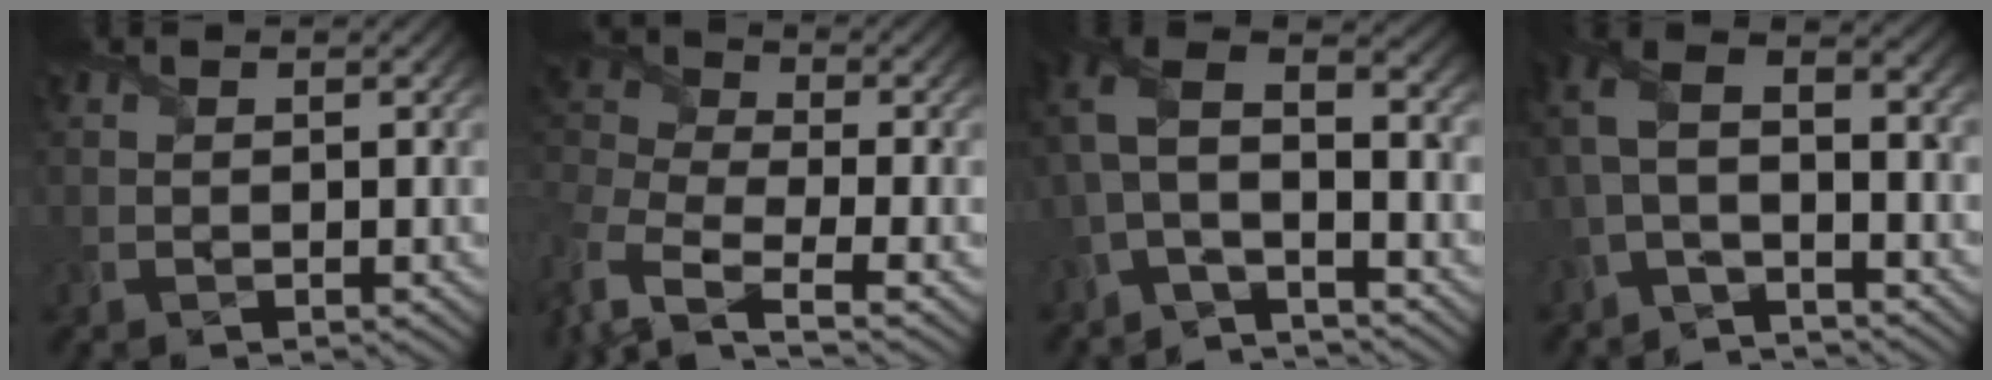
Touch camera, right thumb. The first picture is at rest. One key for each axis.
{"total": 8.9, "fx": -4.3, "fy": 4.3, "fz": 6.5, "tx": -0.192, "ty": -0.015, "tz": -0.090}
{"total": 9.0, "fx": -1.6, "fy": 4.3, "fz": 7.7, "tx": -0.180, "ty": 0.010, "tz": -0.047}
{"total": 7.3, "fx": -1.5, "fy": 3.5, "fz": 6.2, "tx": -0.133, "ty": 0.012, "tz": -0.047}